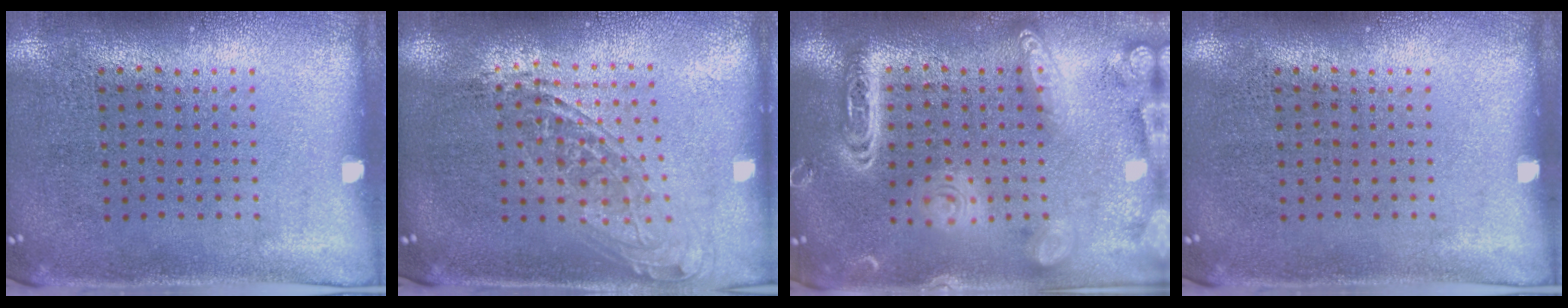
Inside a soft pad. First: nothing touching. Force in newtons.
{"total": 1.6, "press": 1.3, "slide": 0.9}
{"total": 3.1, "press": 3.1, "slide": 0.2}
{"total": 0.0}